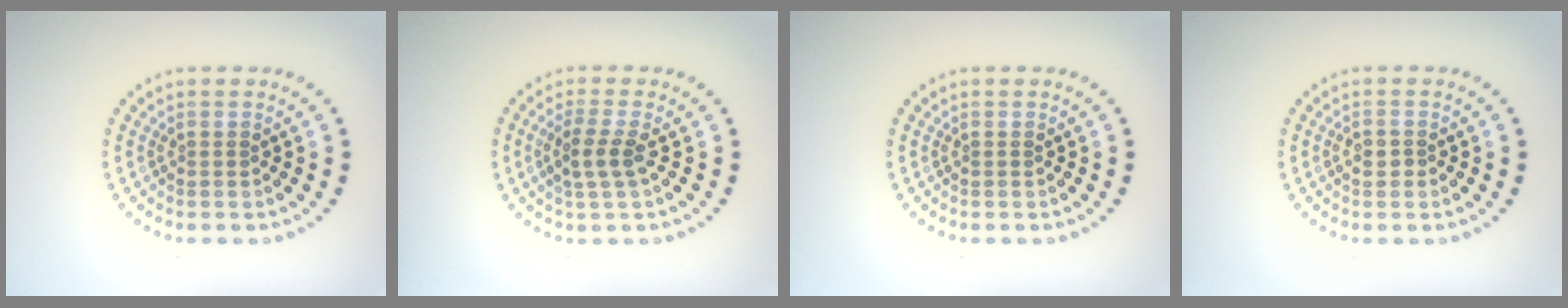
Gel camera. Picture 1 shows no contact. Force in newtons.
{"total": 2.3, "press": 2.0, "slide": 1.1}
{"total": 0.0}
{"total": 0.8, "press": 0.8, "slide": 0.2}